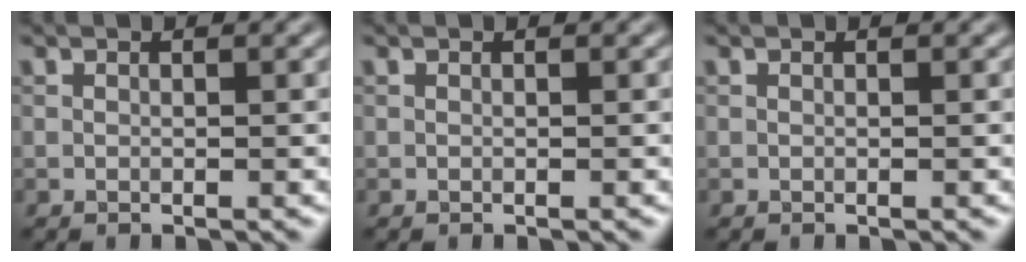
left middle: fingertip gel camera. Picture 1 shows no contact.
{"total": 0.0}
{"total": 0.0}